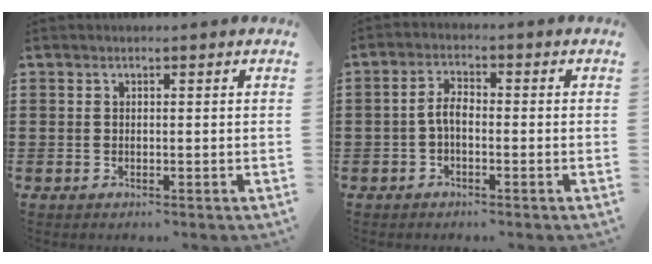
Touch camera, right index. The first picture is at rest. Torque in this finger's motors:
{"motor_torque": [0.52, -0.45, 0.36, 0.09]}